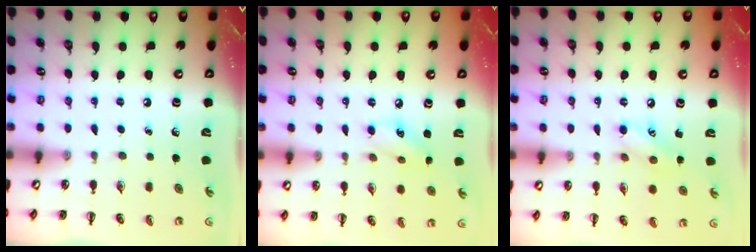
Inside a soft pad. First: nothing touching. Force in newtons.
{"total": 7.0, "press": 7.0, "slide": 0.7}
{"total": 8.1, "press": 8.1, "slide": 0.5}